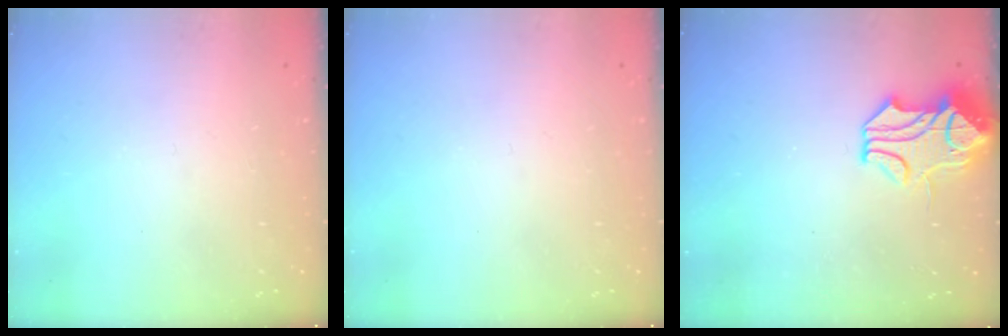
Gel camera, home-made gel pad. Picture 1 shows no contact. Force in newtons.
{"total": 0.0}
{"total": 2.2, "press": 1.6, "slide": 1.5}